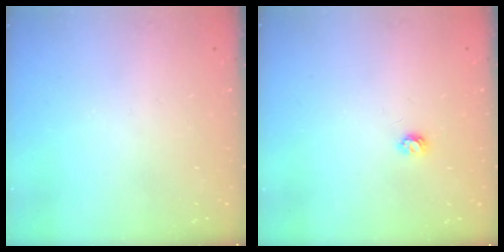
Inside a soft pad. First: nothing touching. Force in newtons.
{"total": 3.4, "press": 3.4, "slide": 0.5}